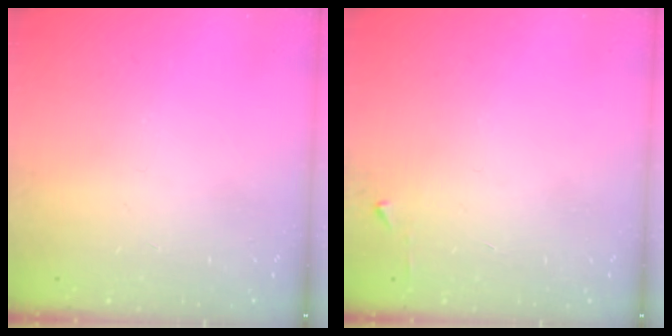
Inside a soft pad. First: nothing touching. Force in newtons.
{"total": 2.4, "press": 2.4, "slide": 0.3}